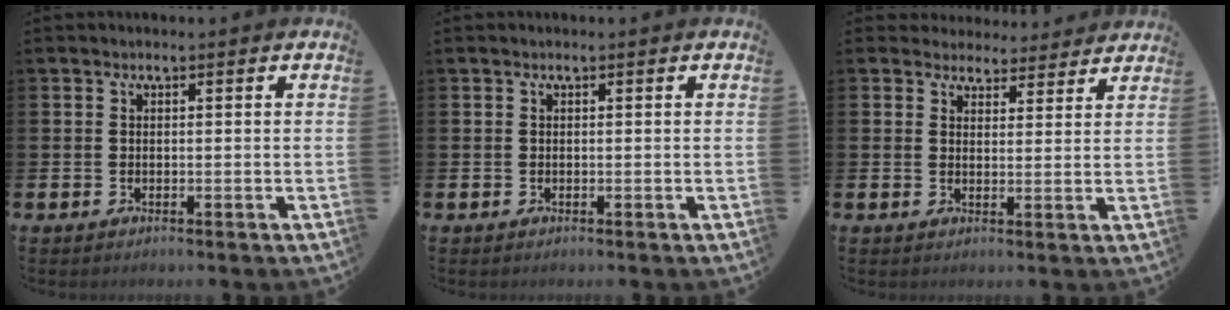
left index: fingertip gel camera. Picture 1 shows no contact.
{"total": 0.0}
{"total": 3.7, "force": [3.5, 1.3, -0.1], "torque": [-0.001, -0.023, 0.060]}